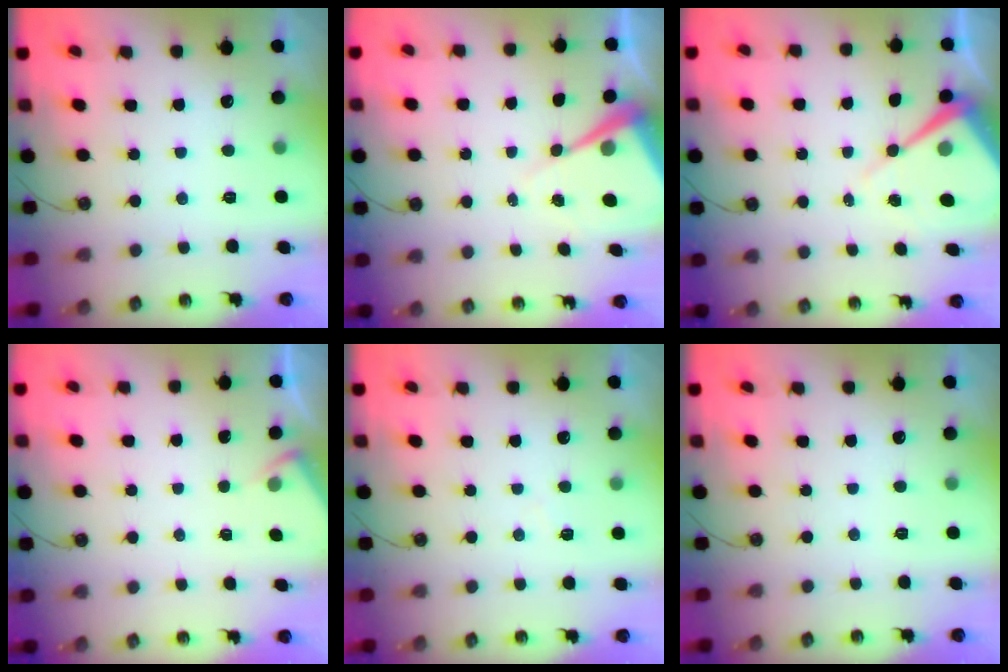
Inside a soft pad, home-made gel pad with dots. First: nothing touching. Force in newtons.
{"total": 8.8, "press": 8.7, "slide": 0.7}
{"total": 9.2, "press": 9.2, "slide": 0.6}
{"total": 2.7, "press": 2.6, "slide": 0.5}
{"total": 4.2, "press": 4.2, "slide": 0.6}
{"total": 0.0}